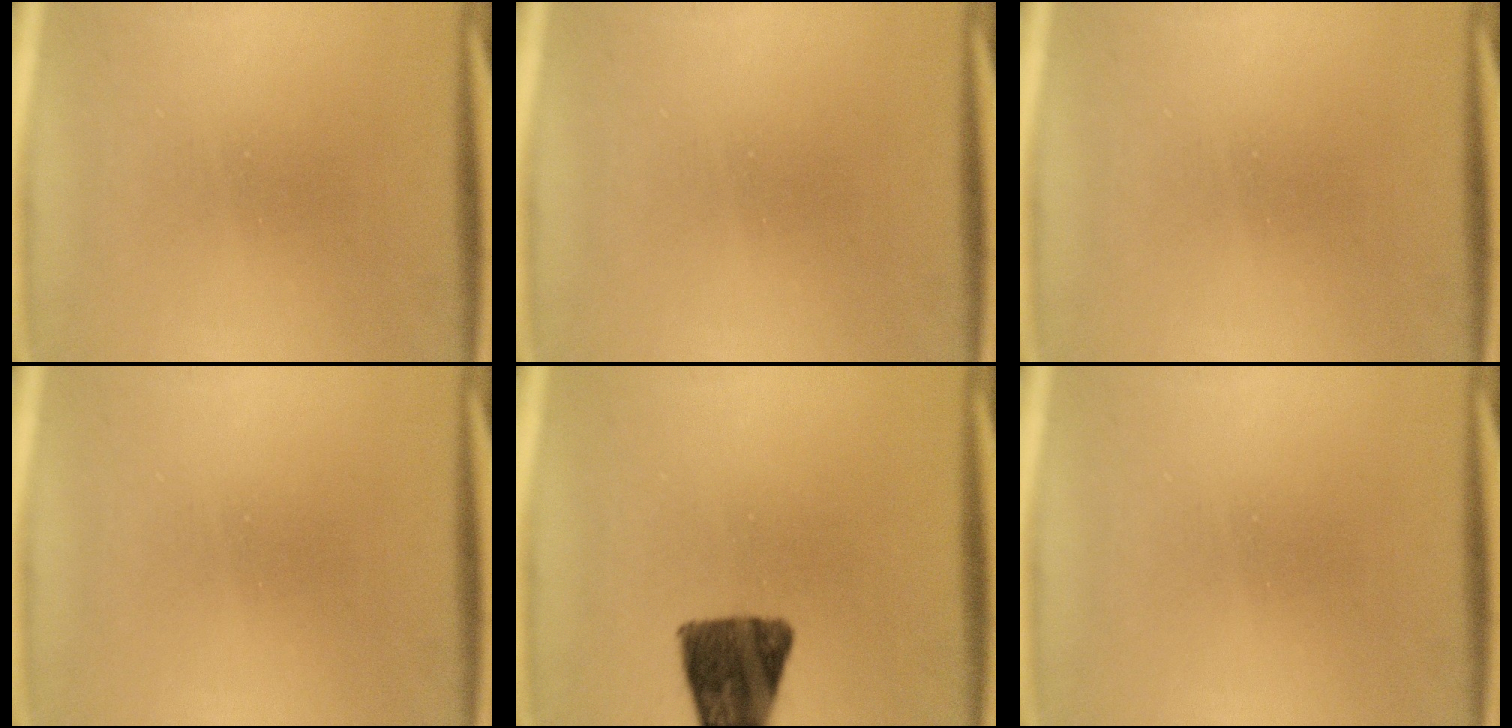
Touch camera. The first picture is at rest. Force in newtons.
{"total": 0.0}
{"total": 0.0}
{"total": 0.0}
{"total": 11.8}
{"total": 0.0}